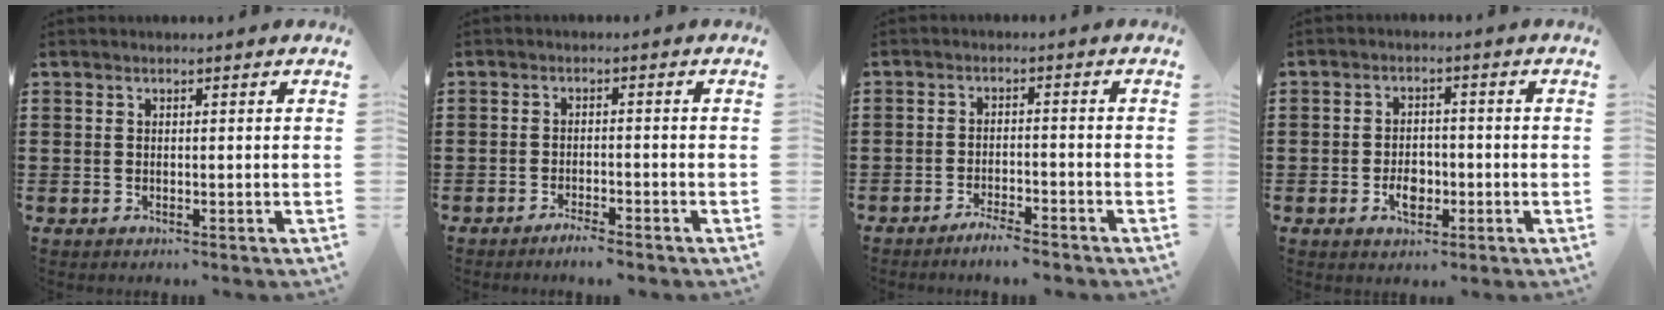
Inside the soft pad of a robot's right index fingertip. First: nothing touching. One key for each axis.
{"total": 2.2, "fx": -2.1, "fy": -0.1, "fz": 0.8, "tx": -0.014, "ty": -0.001, "tz": -0.039}
{"total": 2.9, "fx": -2.7, "fy": -0.1, "fz": 0.9, "tx": -0.017, "ty": 0.002, "tz": -0.053}
{"total": 4.0, "fx": -1.4, "fy": 2.5, "fz": 2.8, "tx": -0.043, "ty": 0.001, "tz": -0.026}